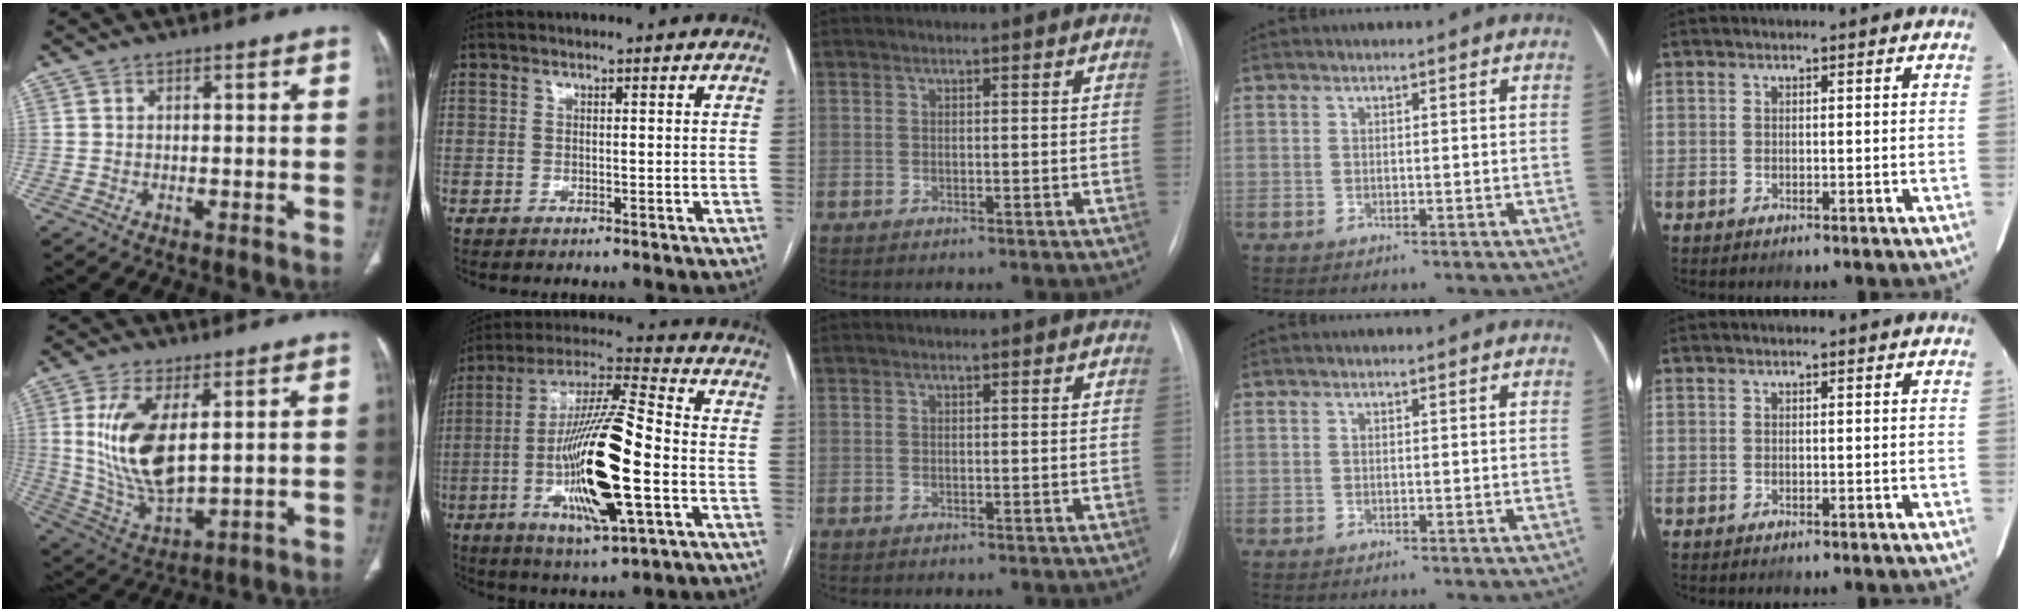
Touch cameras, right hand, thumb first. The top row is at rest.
{"thumb": {"total": 14.8, "force": [3.3, 6.8, 12.8], "torque": [-0.254, -0.024, 0.081]}, "index": {"total": 18.7, "force": [-4.1, 2.1, 18.1], "torque": [-0.352, -0.008, -0.071]}}